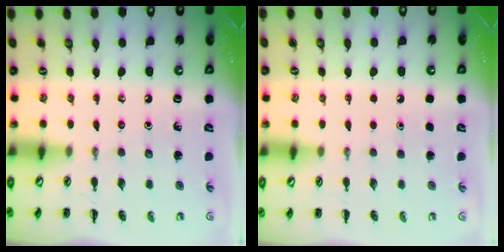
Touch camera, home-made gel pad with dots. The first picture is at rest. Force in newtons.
{"total": 1.5, "press": 1.5, "slide": 0.1}